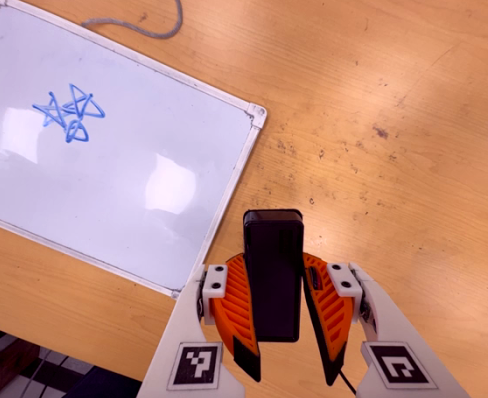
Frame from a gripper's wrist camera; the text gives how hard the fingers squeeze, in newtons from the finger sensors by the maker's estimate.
{"total": 10.2, "left": 8.0, "right": 12.3}